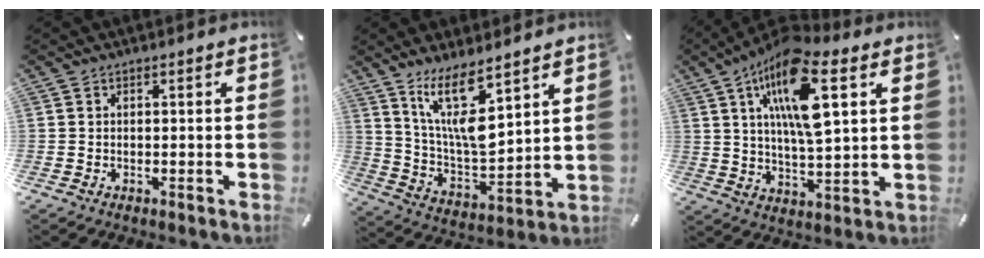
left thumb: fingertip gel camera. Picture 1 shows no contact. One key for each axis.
{"total": 13.8, "fx": 8.8, "fy": 4.8, "fz": 9.5, "tx": -0.196, "ty": -0.049, "tz": 0.156}
{"total": 16.8, "fx": 7.6, "fy": 5.5, "fz": 13.9, "tx": -0.273, "ty": -0.017, "tz": 0.121}